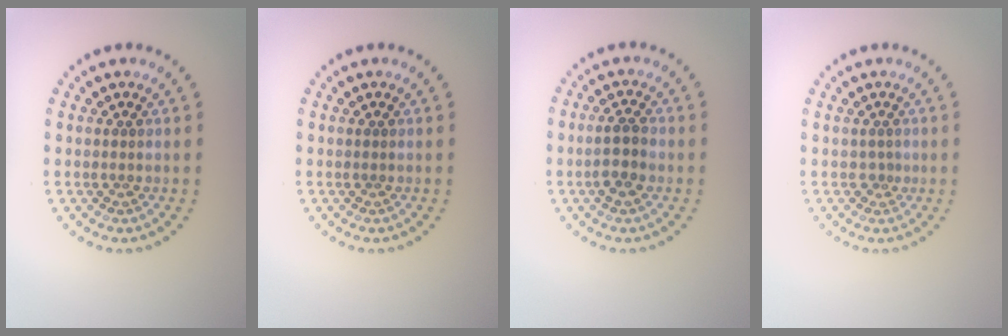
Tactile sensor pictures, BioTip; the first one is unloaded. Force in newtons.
{"total": 0.0}
{"total": 2.4, "press": 2.3, "slide": 0.7}
{"total": 0.6, "press": 0.2, "slide": 0.6}